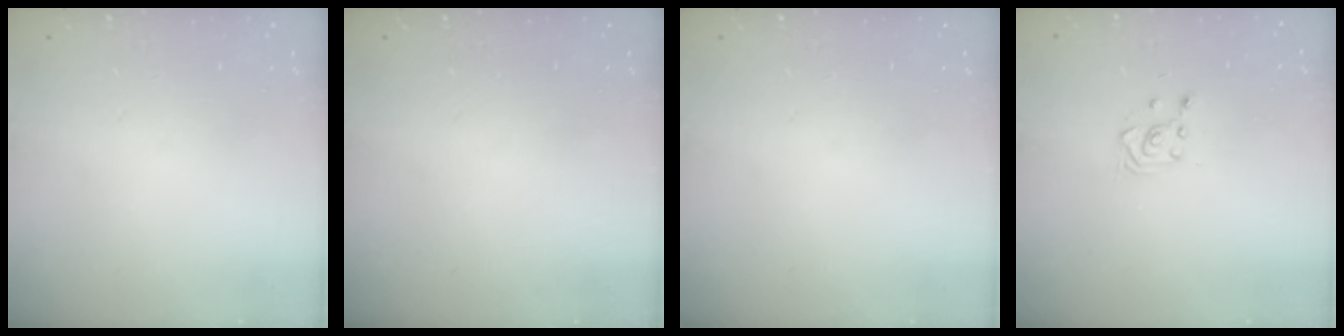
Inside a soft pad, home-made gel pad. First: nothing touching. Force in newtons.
{"total": 0.0}
{"total": 0.0}
{"total": 2.8, "press": 2.7, "slide": 0.7}